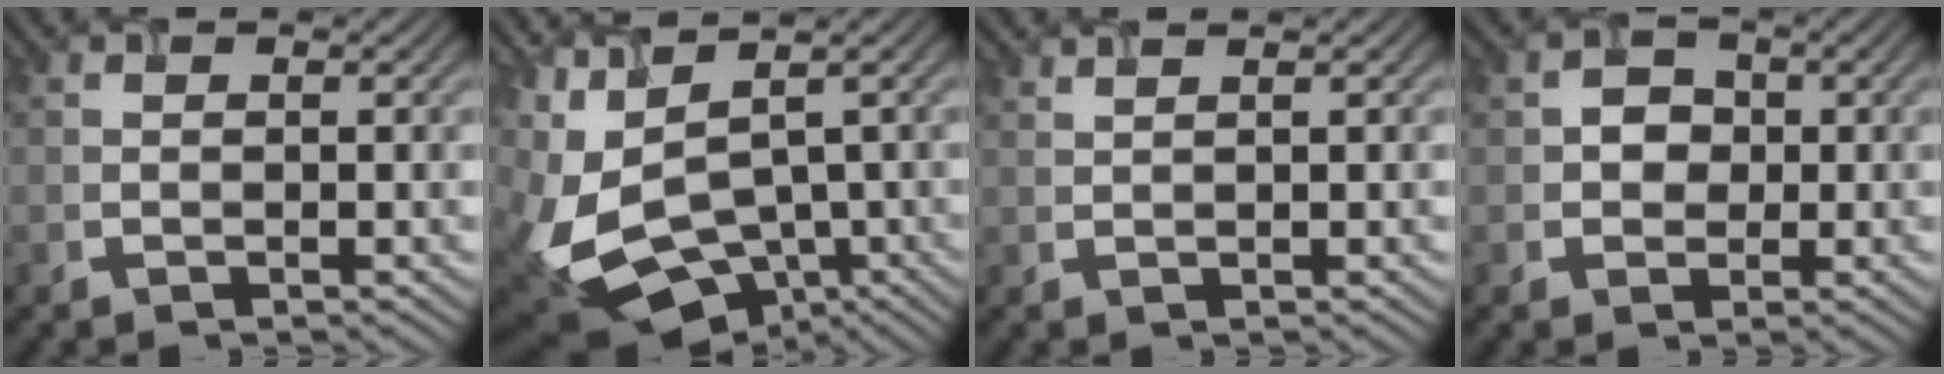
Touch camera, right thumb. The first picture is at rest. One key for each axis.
{"total": 12.5, "fx": -3.9, "fy": 6.6, "fz": 9.9, "tx": -0.266, "ty": -0.029, "tz": -0.018}
{"total": 1.0, "fx": 0.7, "fy": -0.7, "fz": 0.0, "tx": -0.006, "ty": 0.008, "tz": 0.020}
{"total": 2.1, "fx": -0.2, "fy": 1.9, "fz": 0.9, "tx": -0.014, "ty": 0.008, "tz": -0.004}